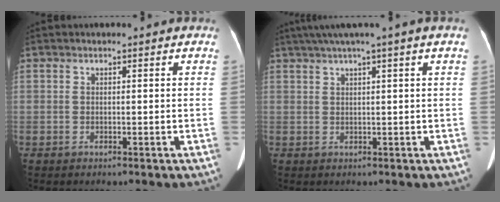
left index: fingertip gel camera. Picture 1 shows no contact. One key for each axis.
{"total": 5.3, "fx": 3.5, "fy": -1.4, "fz": 3.7, "tx": -0.062, "ty": 0.022, "tz": 0.061}